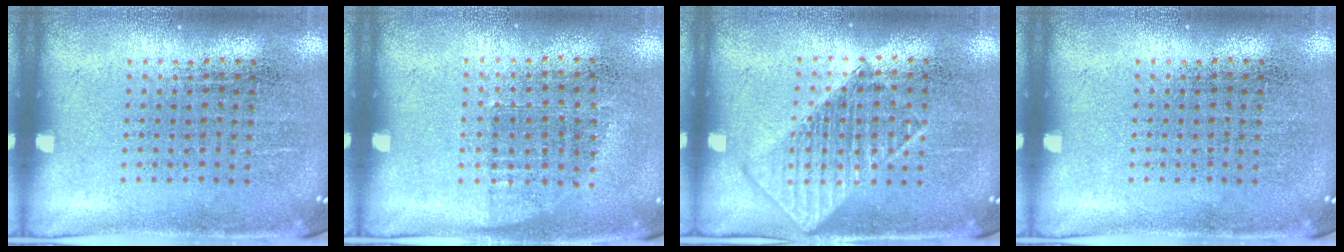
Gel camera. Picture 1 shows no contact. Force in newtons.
{"total": 0.7, "press": 0.6, "slide": 0.4}
{"total": 1.2, "press": 1.2, "slide": 0.2}
{"total": 0.0}